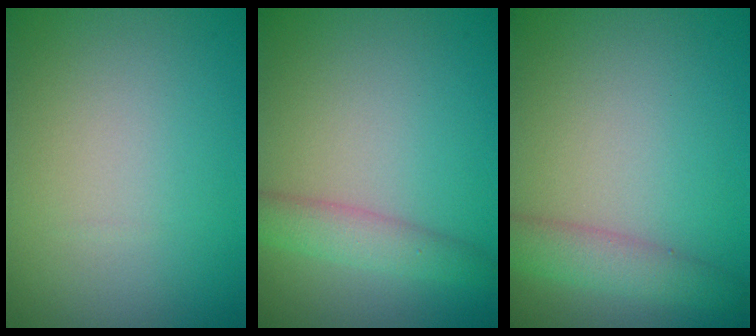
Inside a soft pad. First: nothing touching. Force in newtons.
{"total": 2.8, "press": 2.8, "slide": 0.1}
{"total": 2.9, "press": 2.9, "slide": 0.1}